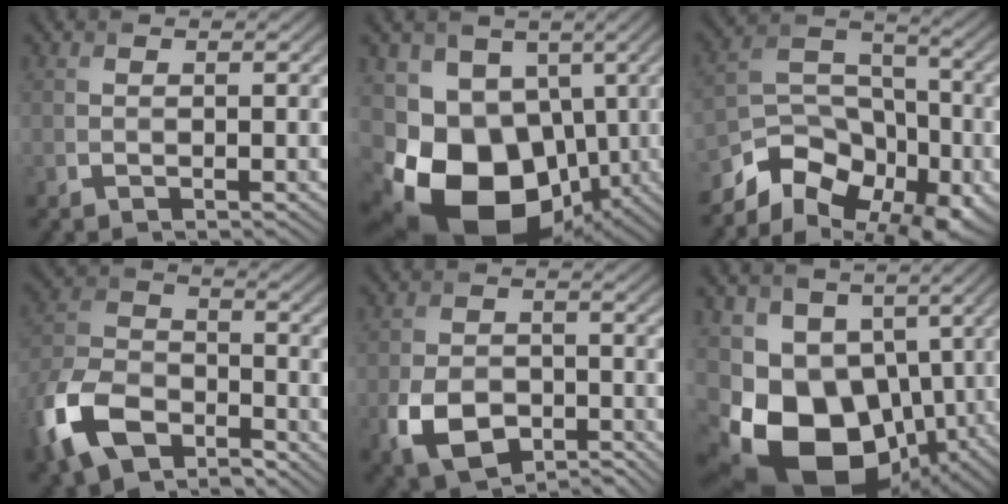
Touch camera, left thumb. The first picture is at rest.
{"total": 17.3, "force": [-4.3, 13.4, 10.1], "torque": [-0.193, -0.038, -0.081]}
{"total": 12.3, "force": [-8.4, 7.0, 5.7], "torque": [-0.113, -0.005, -0.149]}
{"total": 11.8, "force": [-7.2, 6.2, 6.9], "torque": [-0.167, -0.013, -0.157]}
{"total": 7.7, "force": [-3.7, 4.9, 4.6], "torque": [-0.101, -0.016, -0.065]}
{"total": 16.2, "force": [-3.2, 12.0, 10.4], "torque": [-0.207, -0.034, -0.050]}